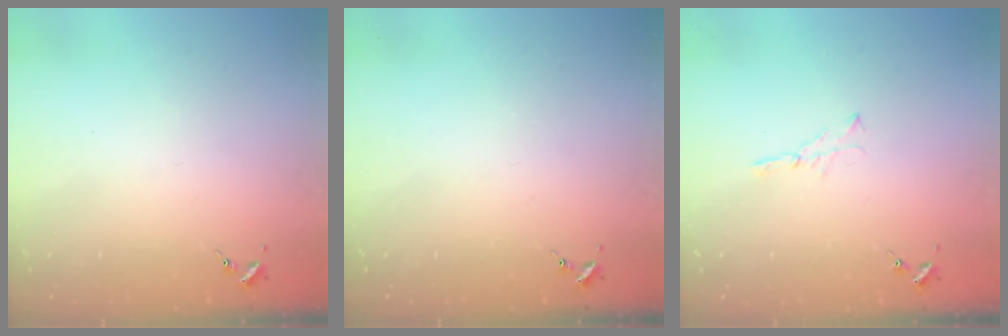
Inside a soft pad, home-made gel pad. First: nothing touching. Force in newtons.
{"total": 0.0}
{"total": 3.5, "press": 3.5, "slide": 0.4}